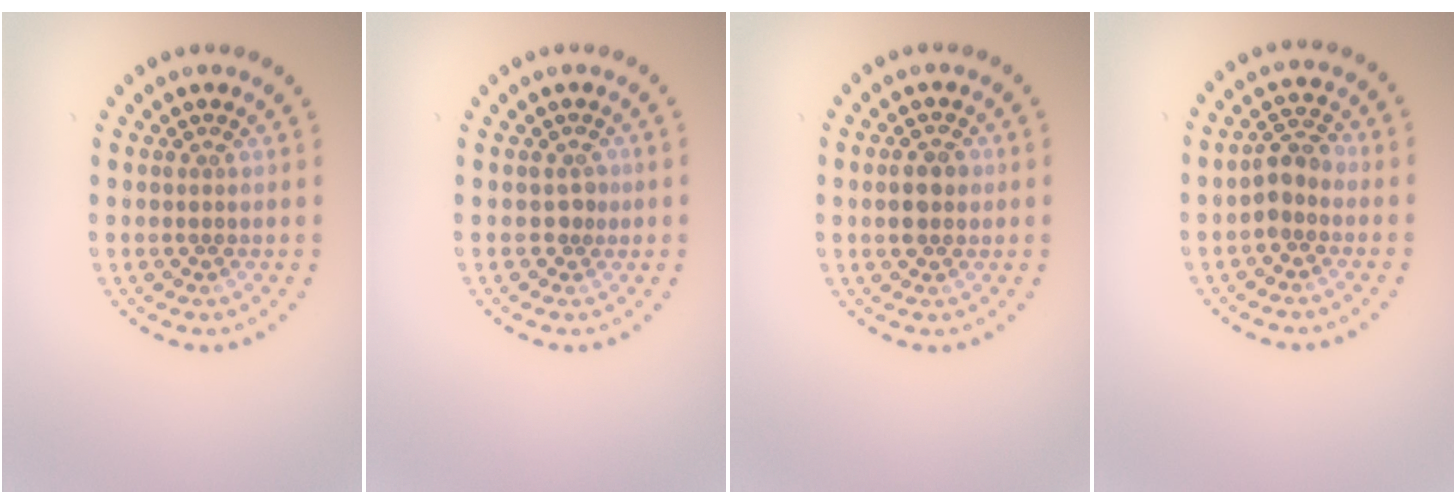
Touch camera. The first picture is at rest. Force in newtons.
{"total": 1.0, "press": 0.6, "slide": 0.8}
{"total": 2.9, "press": 2.9, "slide": 0.1}
{"total": 2.4, "press": 2.1, "slide": 1.0}